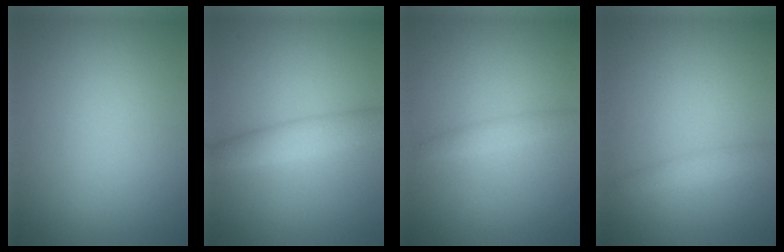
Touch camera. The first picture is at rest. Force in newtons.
{"total": 3.1, "press": 3.1, "slide": 0.1}
{"total": 1.5, "press": 1.5, "slide": 0.0}
{"total": 1.5, "press": 1.5, "slide": 0.0}